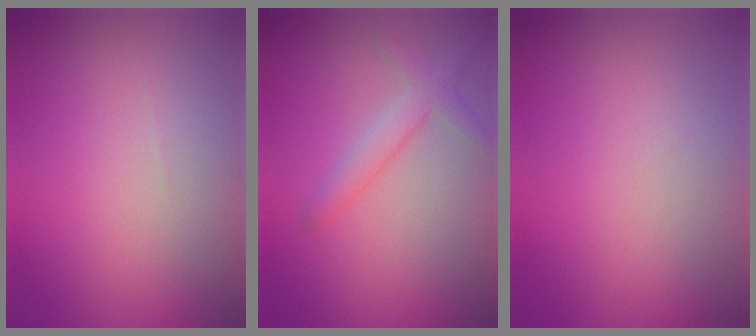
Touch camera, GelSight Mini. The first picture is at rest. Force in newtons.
{"total": 2.4, "press": 2.4, "slide": 0.1}
{"total": 0.0}